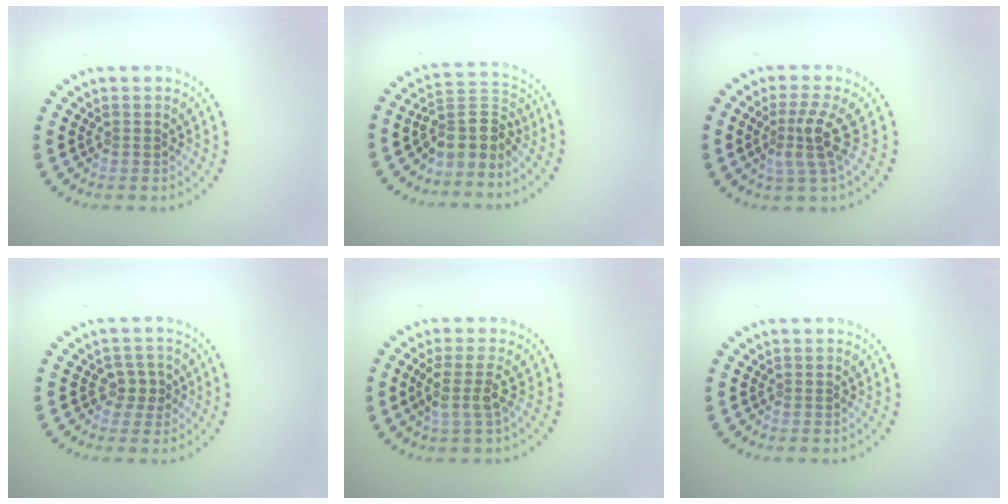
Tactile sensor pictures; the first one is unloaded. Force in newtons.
{"total": 3.7, "press": 2.9, "slide": 2.3}
{"total": 3.0, "press": 2.3, "slide": 2.0}
{"total": 1.9, "press": 1.7, "slide": 0.8}
{"total": 2.5, "press": 1.9, "slide": 1.6}
{"total": 0.0}